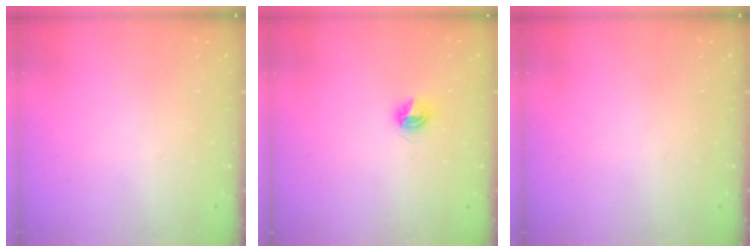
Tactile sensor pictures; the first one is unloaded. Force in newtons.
{"total": 4.6, "press": 4.6, "slide": 0.6}
{"total": 0.0}